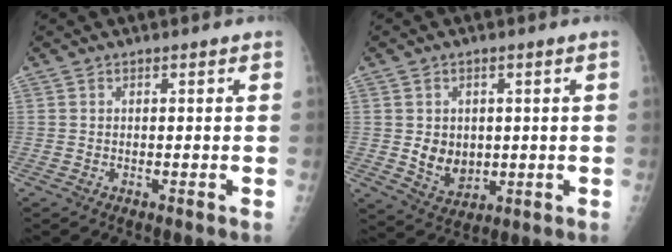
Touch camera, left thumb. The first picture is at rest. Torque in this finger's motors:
{"motor_torque": [0.19, 0.30, 0.11, -0.01, 0.03]}